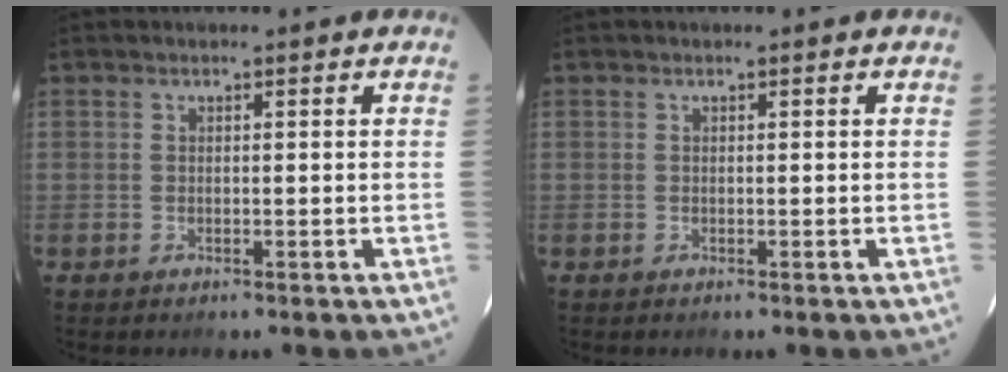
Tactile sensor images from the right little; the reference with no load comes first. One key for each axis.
{"total": 0.0}